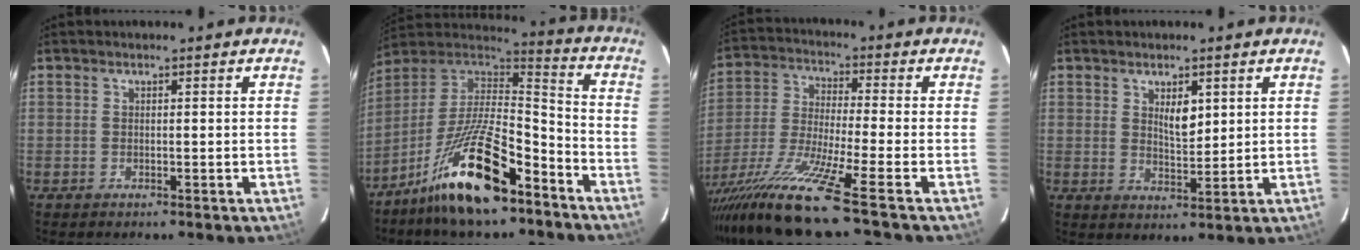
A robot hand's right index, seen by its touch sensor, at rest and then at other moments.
{"total": 18.7, "force": [-12.3, 4.2, 13.4], "torque": [-0.261, 0.001, -0.224]}
{"total": 15.4, "force": [-11.3, -2.2, 10.2], "torque": [-0.213, -0.036, -0.210]}
{"total": 3.9, "force": [1.6, 1.5, 3.2], "torque": [-0.056, -0.004, 0.032]}